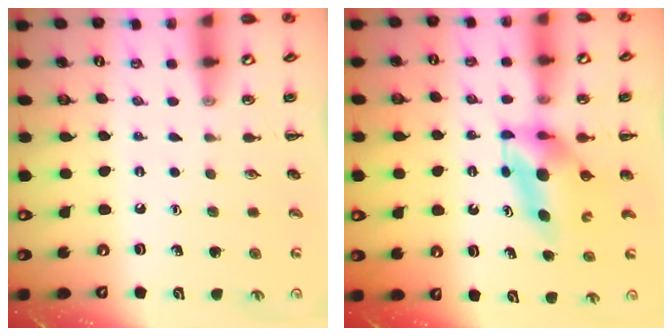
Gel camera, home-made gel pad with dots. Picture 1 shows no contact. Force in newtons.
{"total": 5.7, "press": 5.6, "slide": 0.9}